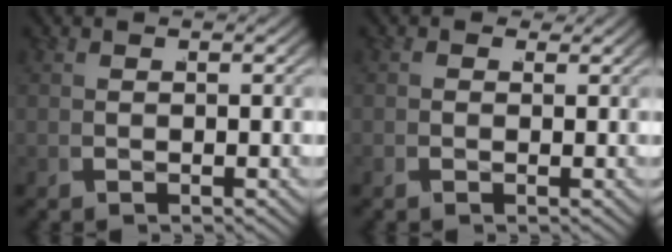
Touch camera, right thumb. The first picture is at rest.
{"total": 0.6, "force": [0.4, 0.4, -0.2], "torque": [0.006, 0.003, -0.002]}